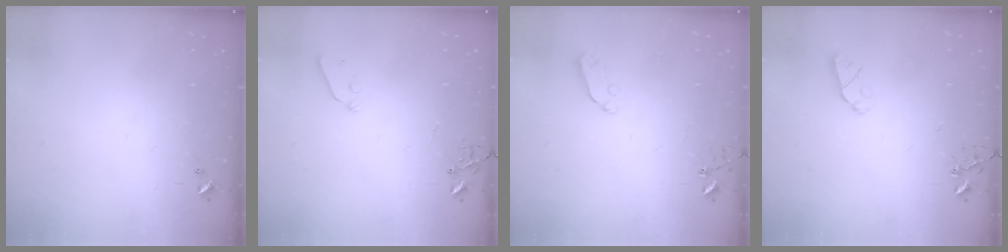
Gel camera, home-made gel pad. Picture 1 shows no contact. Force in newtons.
{"total": 4.0, "press": 4.0, "slide": 0.5}
{"total": 3.8, "press": 3.8, "slide": 0.6}
{"total": 5.2, "press": 5.2, "slide": 0.7}